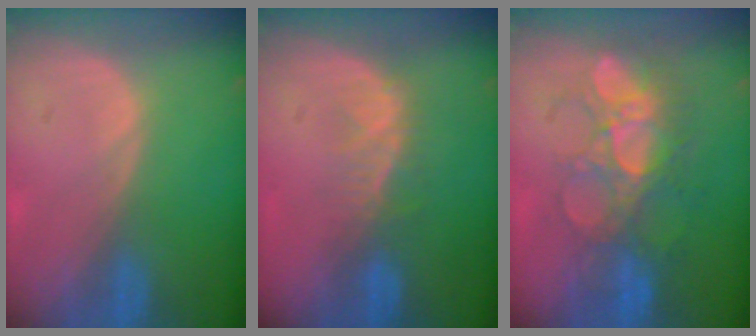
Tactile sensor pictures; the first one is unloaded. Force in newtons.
{"total": 3.7, "press": 3.3, "slide": 1.6}
{"total": 8.6, "press": 8.3, "slide": 2.2}